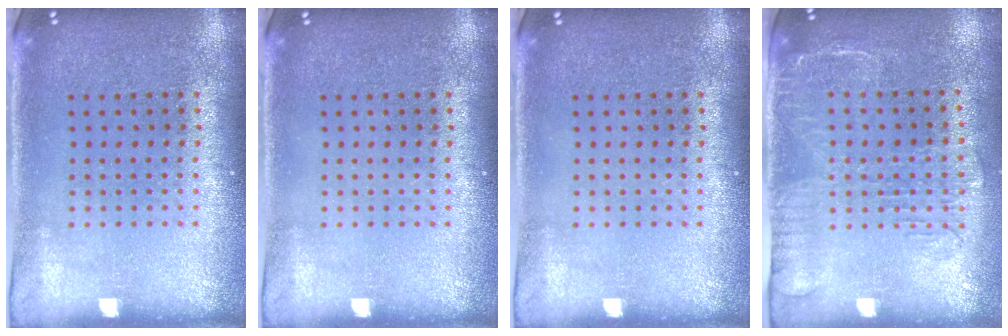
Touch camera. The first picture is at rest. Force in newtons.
{"total": 0.0}
{"total": 0.0}
{"total": 1.8, "press": 1.5, "slide": 0.9}